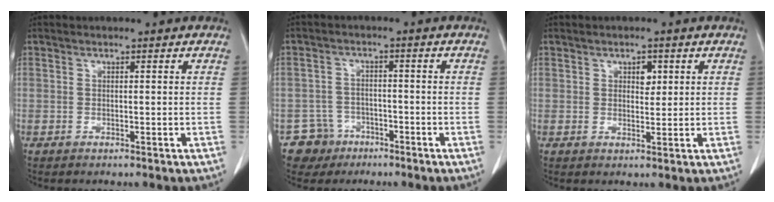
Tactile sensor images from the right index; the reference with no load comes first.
{"total": 5.1, "force": [-3.2, 4.0, -0.3], "torque": [0.009, 0.010, -0.053]}
{"total": 2.1, "force": [0.8, 1.3, 1.5], "torque": [-0.018, -0.001, 0.012]}